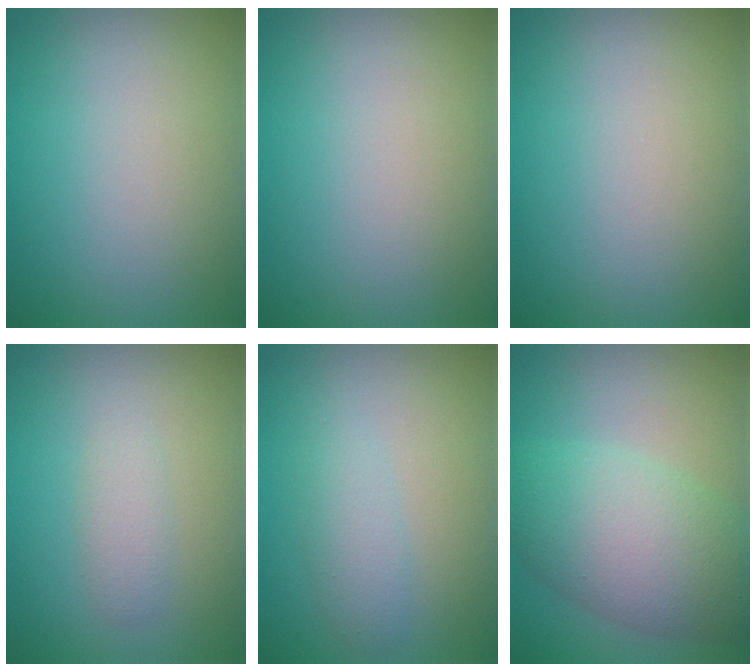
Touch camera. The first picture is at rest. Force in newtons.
{"total": 0.0}
{"total": 0.0}
{"total": 1.5, "press": 1.5, "slide": 0.0}
{"total": 2.0, "press": 2.0, "slide": 0.1}
{"total": 7.8, "press": 7.8, "slide": 0.3}